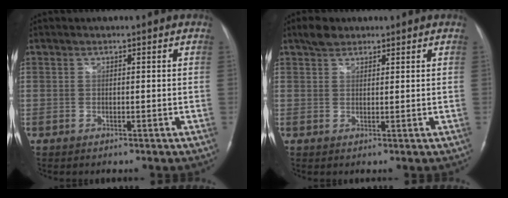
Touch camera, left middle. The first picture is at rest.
{"total": 2.6, "force": [2.1, 1.4, 0.8], "torque": [-0.018, 0.011, 0.035]}